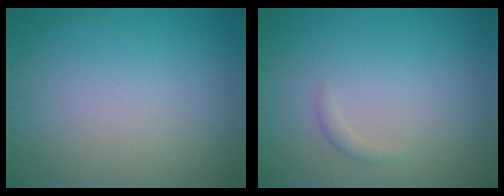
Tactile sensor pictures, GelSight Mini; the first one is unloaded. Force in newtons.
{"total": 0.8, "press": 0.8, "slide": 0.1}